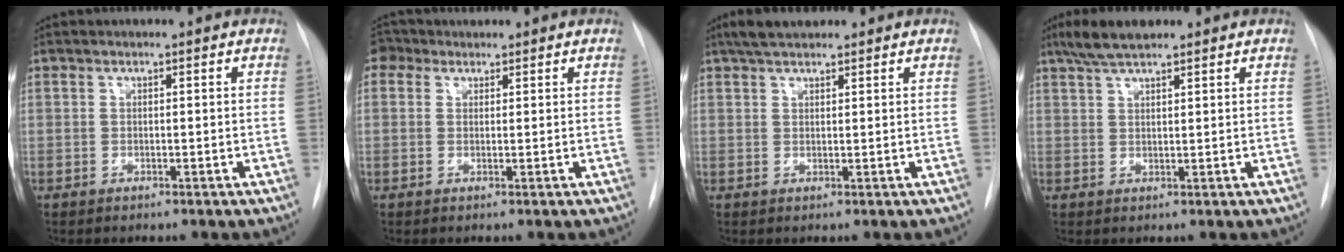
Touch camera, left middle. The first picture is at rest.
{"total": 2.7, "force": [1.7, 2.0, 0.4], "torque": [-0.007, 0.018, 0.028]}
{"total": 4.3, "force": [3.5, 1.4, 2.2], "torque": [-0.043, 0.019, 0.061]}
{"total": 5.2, "force": [4.1, 1.0, 3.0], "torque": [-0.064, 0.014, 0.075]}